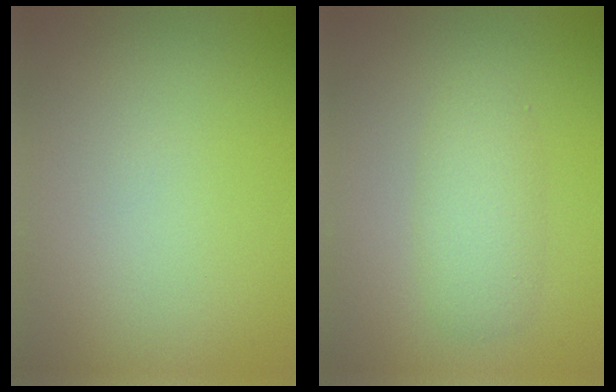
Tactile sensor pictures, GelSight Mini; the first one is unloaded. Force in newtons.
{"total": 2.9, "press": 2.9, "slide": 0.1}